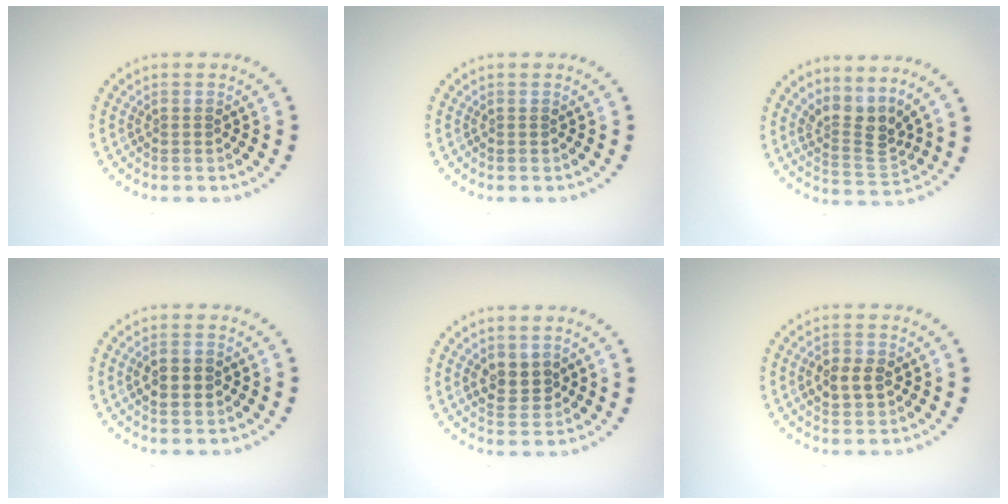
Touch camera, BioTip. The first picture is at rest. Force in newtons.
{"total": 0.0}
{"total": 3.3, "press": 2.3, "slide": 2.3}
{"total": 2.3, "press": 2.3, "slide": 0.2}
{"total": 2.5, "press": 2.4, "slide": 0.6}
{"total": 2.7, "press": 2.7, "slide": 0.1}